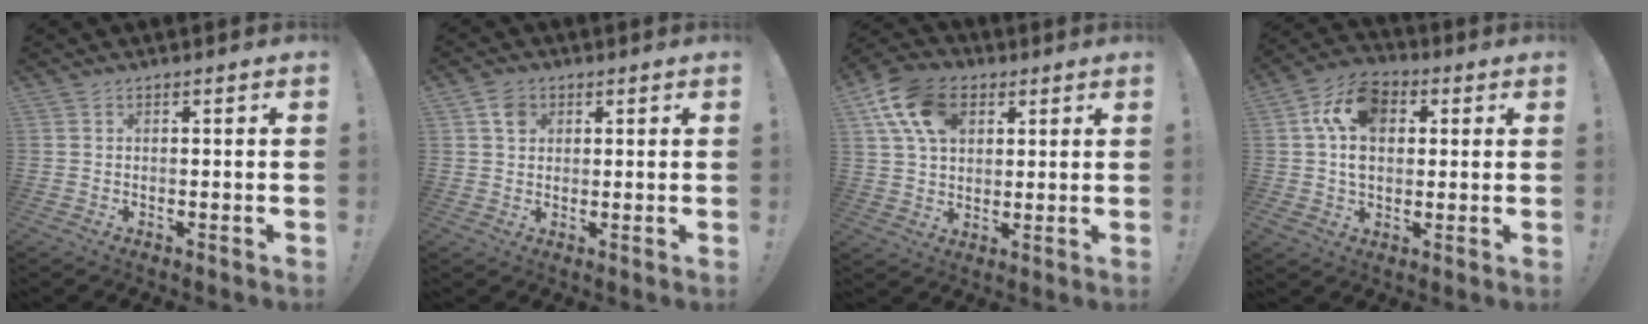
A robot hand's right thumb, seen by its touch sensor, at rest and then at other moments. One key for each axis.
{"total": 4.5, "fx": 2.1, "fy": 3.7, "fz": 1.6, "tx": -0.020, "ty": -0.002, "tz": 0.037}
{"total": 15.2, "fx": 6.3, "fy": 10.6, "fz": 8.9, "tx": -0.152, "ty": -0.014, "tz": 0.121}
{"total": 13.6, "fx": 3.6, "fy": 9.7, "fz": 8.8, "tx": -0.148, "ty": 0.003, "tz": 0.072}